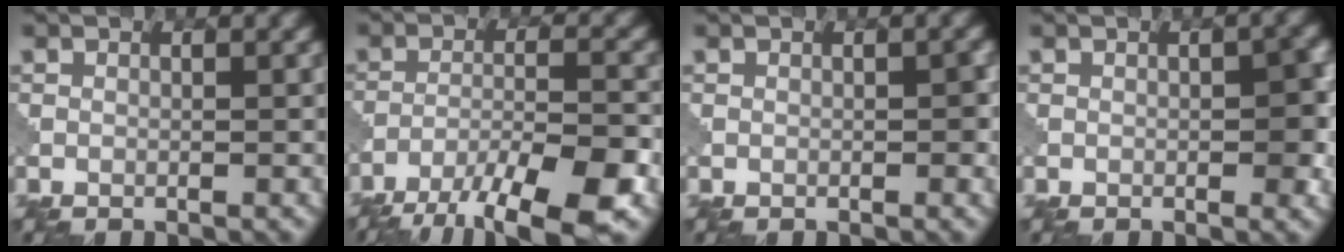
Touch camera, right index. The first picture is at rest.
{"total": 10.5, "force": [-8.2, 2.2, 6.2], "torque": [-0.114, -0.012, -0.122]}
{"total": 0.7, "force": [-0.5, 0.0, 0.5], "torque": [-0.011, 0.003, -0.004]}
{"total": 2.5, "force": [-0.8, 0.7, 2.2], "torque": [-0.034, 0.005, -0.009]}